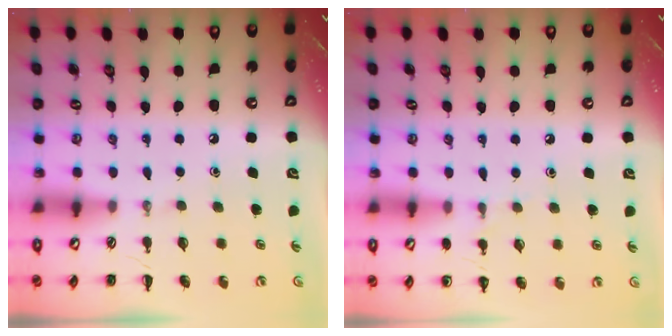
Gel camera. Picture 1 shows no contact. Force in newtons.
{"total": 6.2, "press": 6.0, "slide": 1.9}